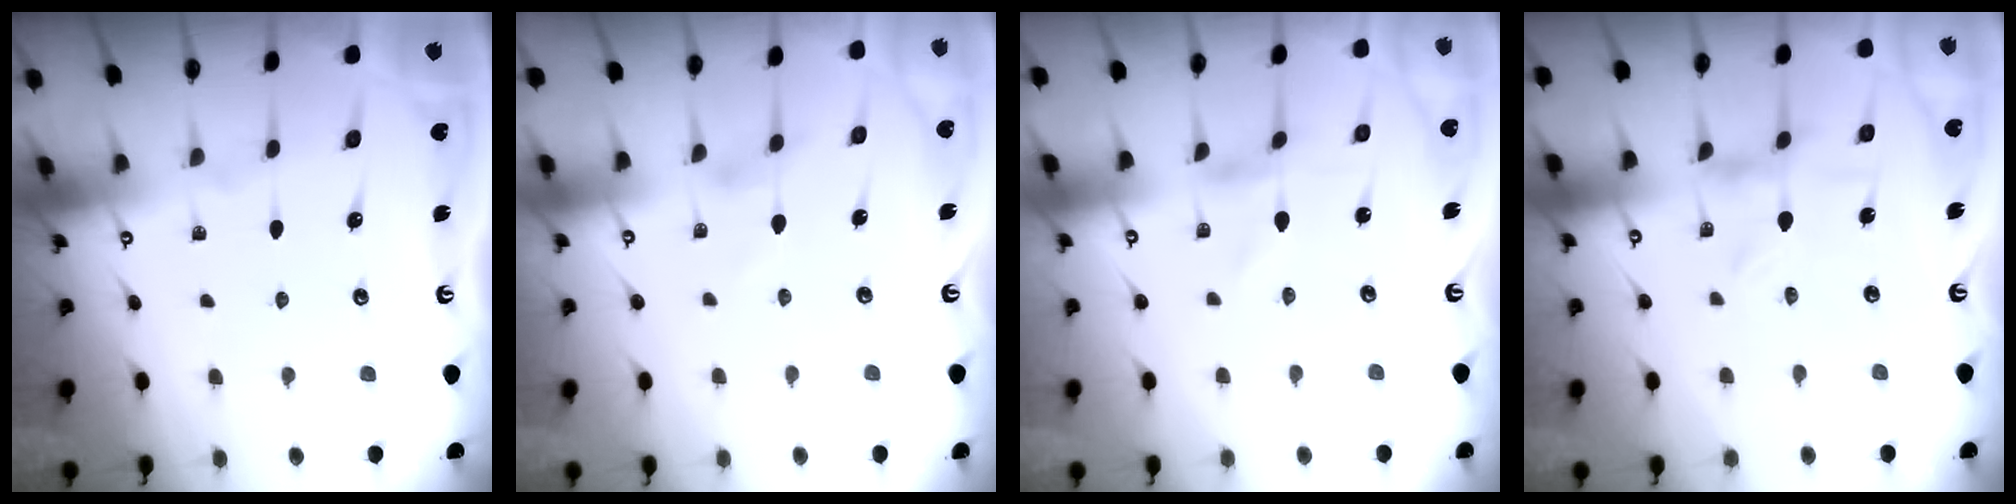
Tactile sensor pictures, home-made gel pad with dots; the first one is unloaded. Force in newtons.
{"total": 1.9, "press": 1.9, "slide": 0.3}
{"total": 1.0, "press": 1.0, "slide": 0.1}
{"total": 2.9, "press": 2.9, "slide": 0.4}